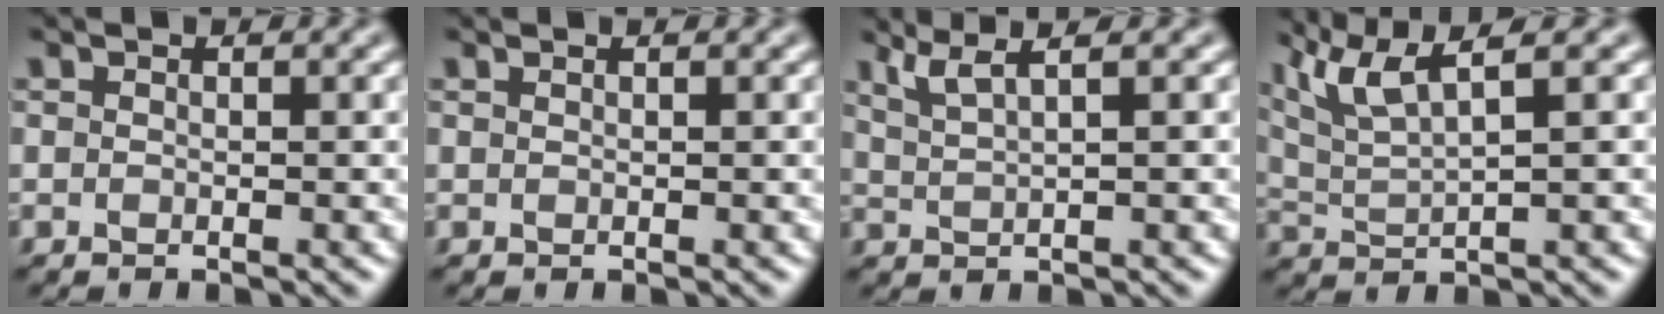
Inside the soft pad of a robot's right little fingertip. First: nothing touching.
{"total": 0.0}
{"total": 2.8, "force": [1.9, -2.0, 0.0], "torque": [-0.006, 0.004, 0.039]}
{"total": 4.2, "force": [3.5, -1.5, 1.8], "torque": [-0.041, 0.016, 0.069]}